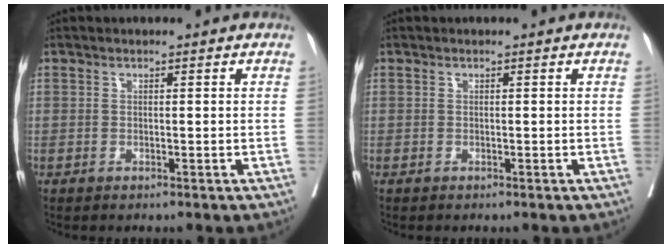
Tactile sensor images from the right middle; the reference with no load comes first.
{"total": 0.0}